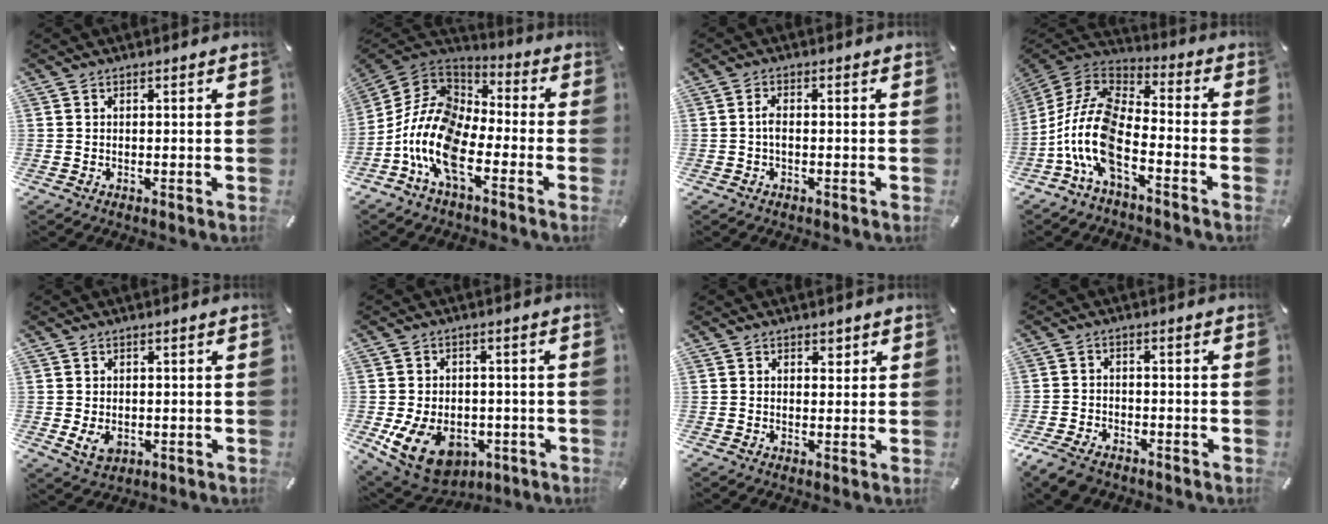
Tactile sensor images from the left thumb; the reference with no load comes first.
{"total": 14.7, "force": [-7.6, 7.5, 10.1], "torque": [-0.233, 0.012, -0.147]}
{"total": 2.2, "force": [-0.4, 0.9, 2.0], "torque": [-0.046, 0.000, -0.011]}
{"total": 15.3, "force": [-6.8, 7.2, 11.7], "torque": [-0.269, -0.002, -0.130]}
{"total": 3.9, "force": [-0.5, 3.0, 2.4], "torque": [-0.039, -0.006, -0.013]}
{"total": 12.7, "force": [-4.2, 9.3, 7.5], "torque": [-0.152, 0.020, -0.069]}
{"total": 1.9, "force": [0.9, 1.5, 0.6], "torque": [0.010, -0.005, 0.009]}
{"total": 5.0, "force": [-3.7, 3.0, 1.7], "torque": [-0.043, 0.017, -0.073]}